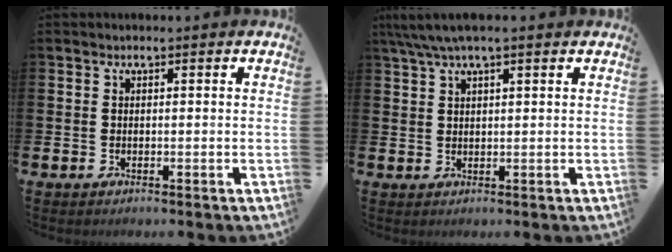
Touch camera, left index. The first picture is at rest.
{"total": 3.8, "force": [2.8, 0.6, 2.4], "torque": [-0.054, 0.001, 0.052]}